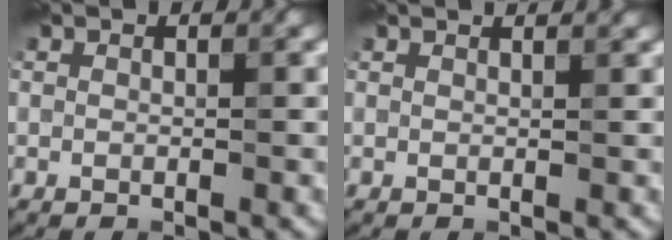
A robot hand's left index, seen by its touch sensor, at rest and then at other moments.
{"total": 1.8, "force": [1.5, 0.6, 0.7], "torque": [-0.007, 0.003, 0.002]}